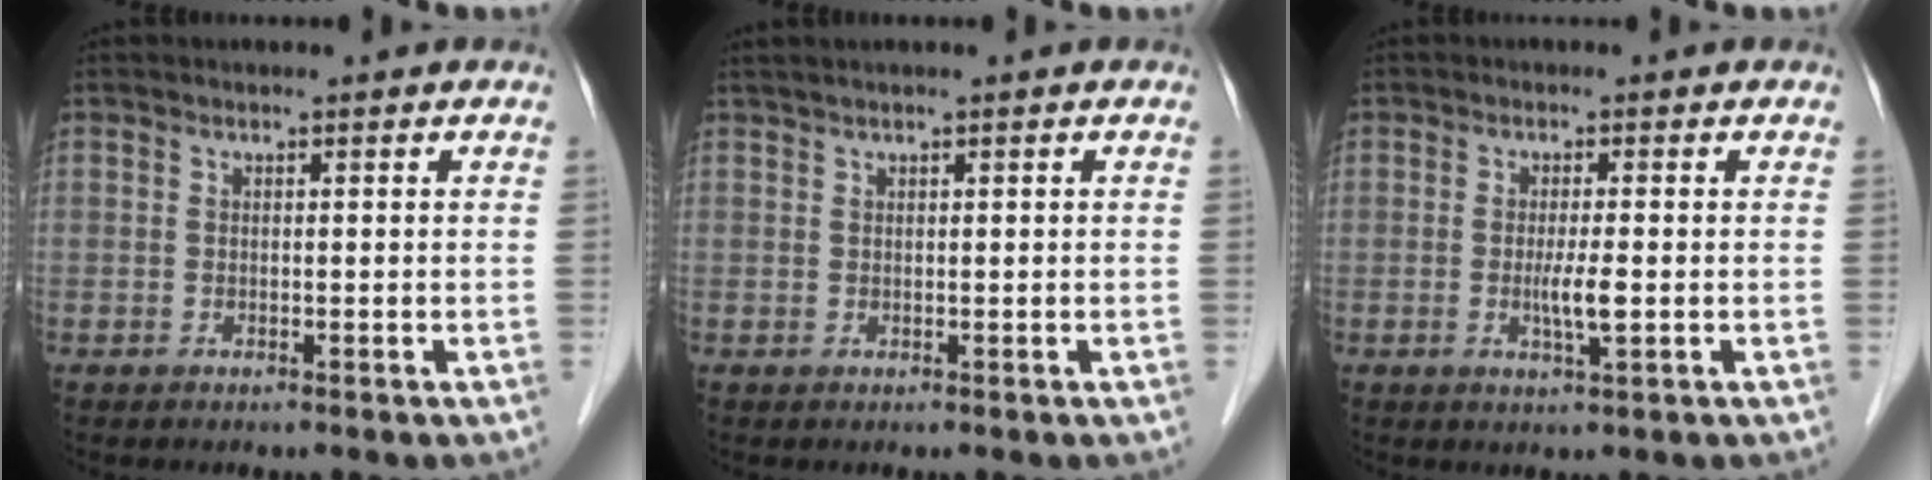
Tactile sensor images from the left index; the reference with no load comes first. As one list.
[{"total": 1.7, "force": [1.2, -0.1, 1.2], "torque": [-0.027, 0.018, 0.026]}, {"total": 3.0, "force": [-0.5, 0.0, 3.0], "torque": [-0.057, -0.010, -0.009]}]